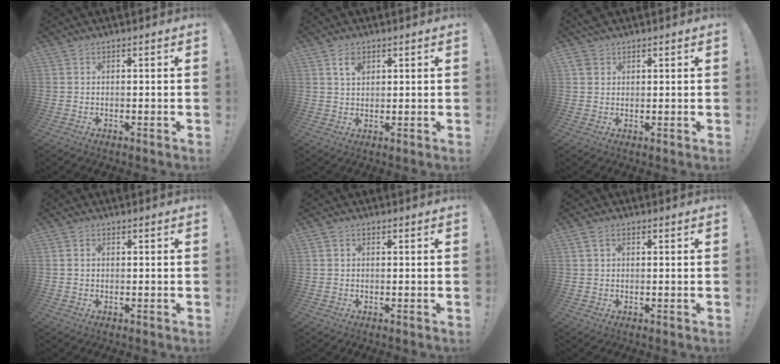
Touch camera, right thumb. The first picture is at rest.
{"total": 4.3, "force": [2.2, 2.5, 2.7], "torque": [-0.037, -0.008, 0.037]}
{"total": 2.9, "force": [2.1, 1.9, 0.8], "torque": [-0.012, -0.008, 0.040]}
{"total": 0.8, "force": [0.1, 0.8, 0.3], "torque": [0.000, 0.001, 0.000]}
{"total": 0.9, "force": [0.2, 0.8, 0.4], "torque": [-0.009, 0.003, 0.003]}
{"total": 2.5, "force": [1.0, 1.7, 1.6], "torque": [-0.024, 0.002, 0.018]}